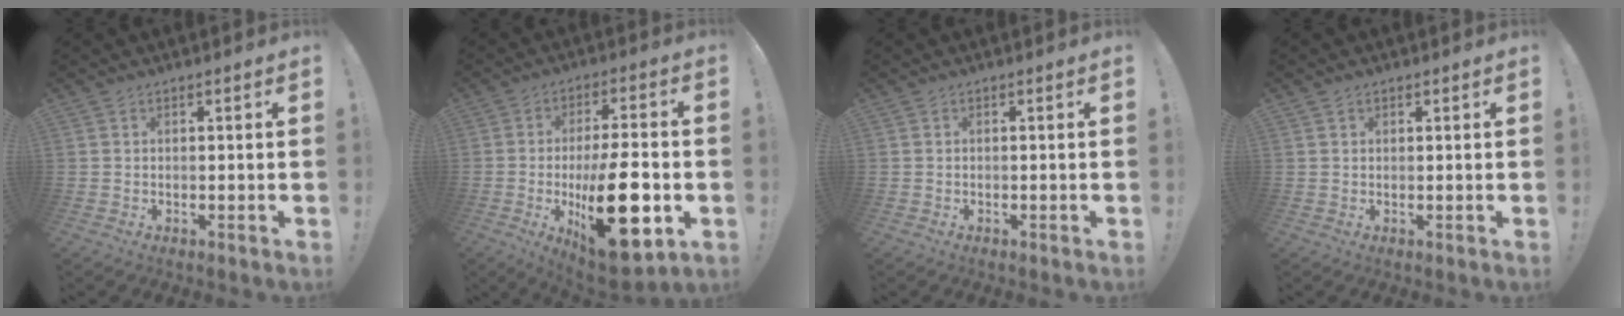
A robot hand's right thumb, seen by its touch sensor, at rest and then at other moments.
{"total": 23.0, "force": [-4.9, 8.9, 20.6], "torque": [-0.329, 0.009, -0.066]}
{"total": 0.0}
{"total": 0.9, "force": [0.7, 0.5, 0.3], "torque": [0.001, -0.002, 0.012]}